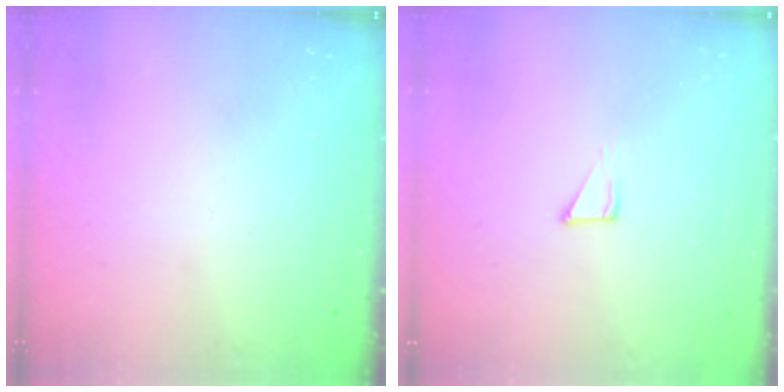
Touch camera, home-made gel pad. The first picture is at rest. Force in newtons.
{"total": 4.8, "press": 4.8, "slide": 0.4}